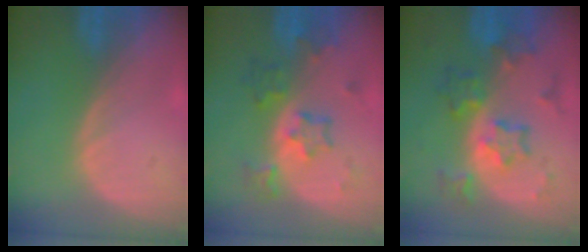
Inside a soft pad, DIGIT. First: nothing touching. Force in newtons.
{"total": 6.1, "press": 5.8, "slide": 1.7}
{"total": 7.6, "press": 7.6, "slide": 0.4}